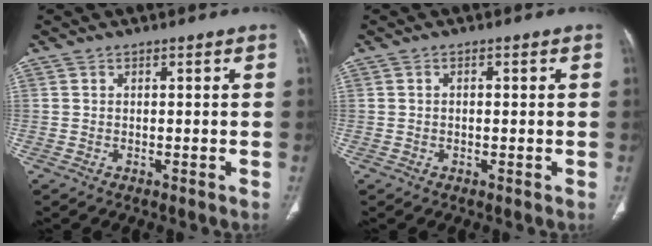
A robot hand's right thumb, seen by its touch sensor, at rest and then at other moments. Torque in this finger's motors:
{"motor_torque": [-0.30, -0.26, -0.15, 0.04, -0.05]}